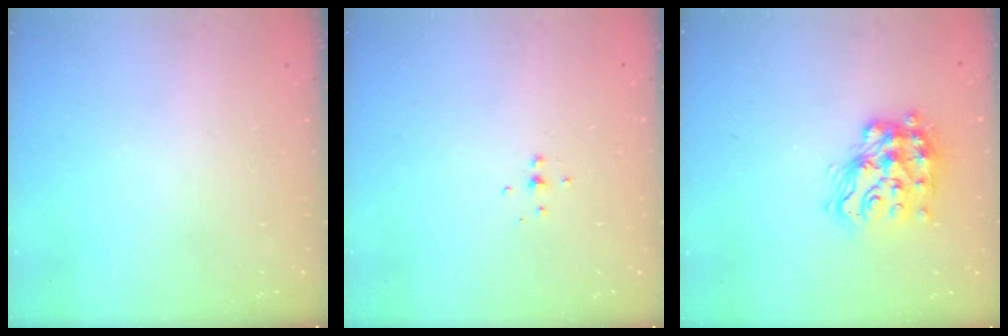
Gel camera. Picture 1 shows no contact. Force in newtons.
{"total": 3.6, "press": 3.6, "slide": 0.6}
{"total": 16.0, "press": 15.9, "slide": 1.0}